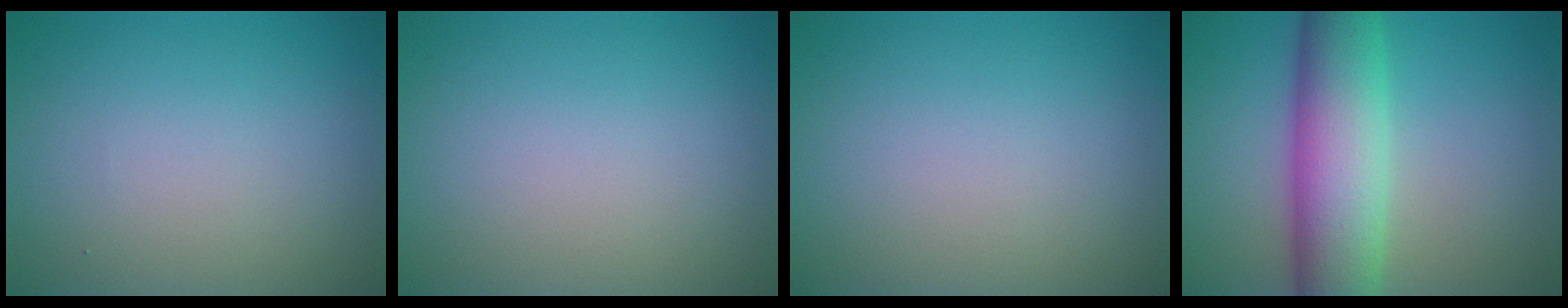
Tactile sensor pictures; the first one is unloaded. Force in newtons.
{"total": 0.0}
{"total": 0.0}
{"total": 9.4, "press": 9.4, "slide": 0.3}